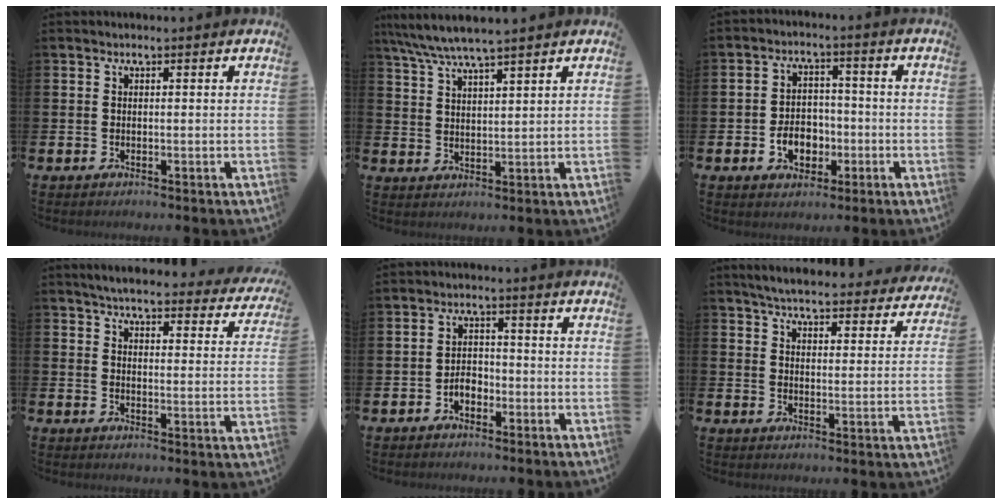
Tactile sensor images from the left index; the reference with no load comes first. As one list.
[{"total": 5.9, "force": [5.5, 0.2, 2.3], "torque": [-0.063, -0.020, 0.098]}, {"total": 5.0, "force": [-1.7, 3.8, 2.8], "torque": [-0.039, 0.003, -0.039]}, {"total": 4.8, "force": [4.5, 0.6, 1.6], "torque": [-0.043, -0.031, 0.074]}, {"total": 2.6, "force": [-1.5, 1.7, 1.3], "torque": [-0.024, 0.006, -0.033]}, {"total": 5.3, "force": [5.1, 0.5, 1.3], "torque": [-0.041, -0.036, 0.087]}]